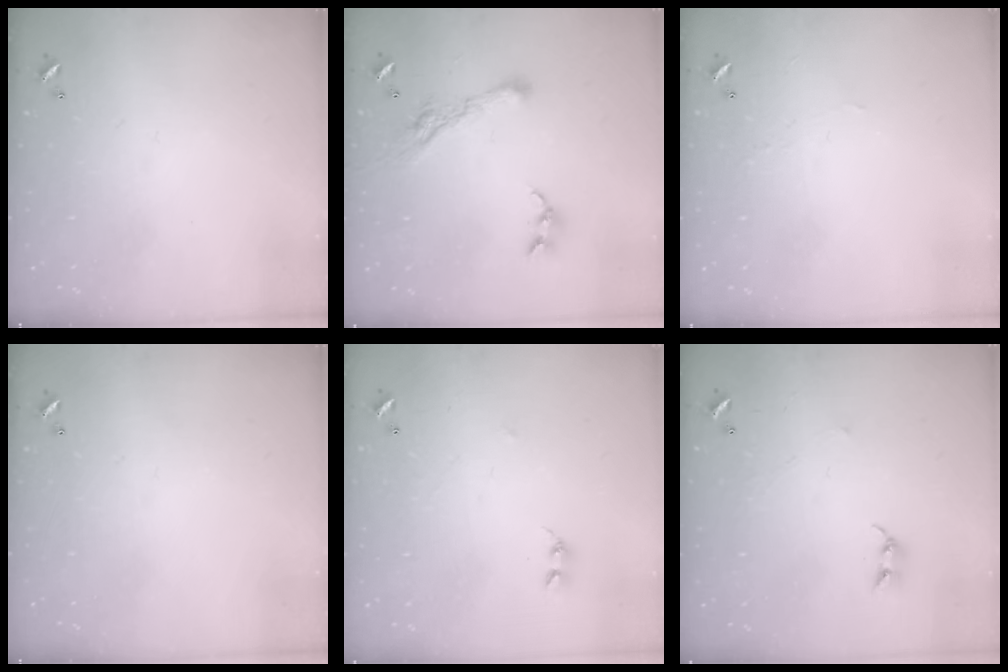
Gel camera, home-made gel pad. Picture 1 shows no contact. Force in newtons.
{"total": 7.0, "press": 6.9, "slide": 1.1}
{"total": 1.2, "press": 1.1, "slide": 0.3}
{"total": 0.0}
{"total": 2.5, "press": 2.4, "slide": 0.4}
{"total": 2.4, "press": 2.4, "slide": 0.2}